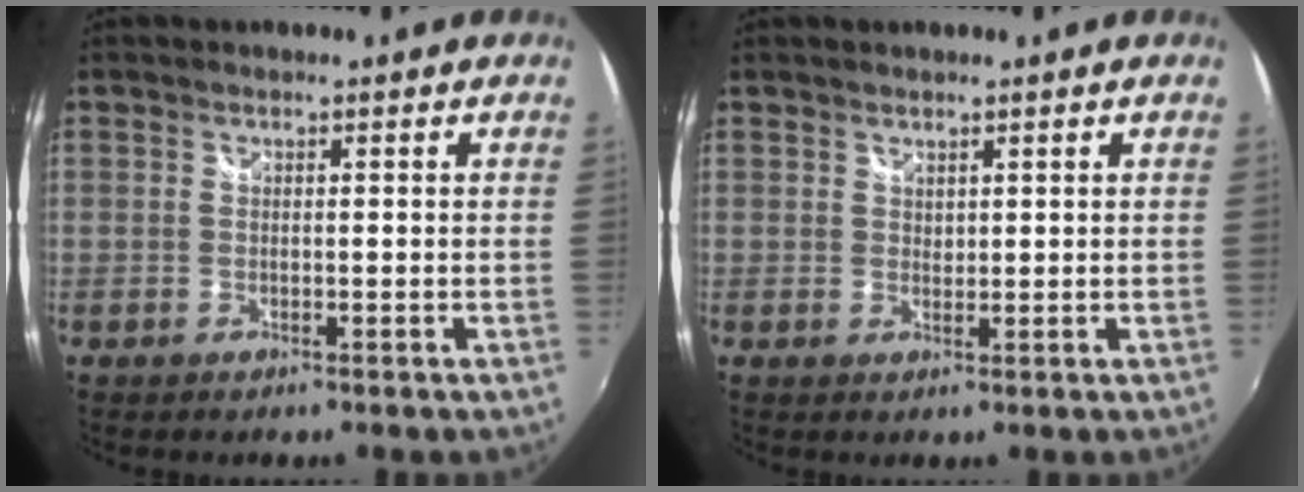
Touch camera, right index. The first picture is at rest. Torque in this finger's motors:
{"motor_torque": [-0.14, 0.09, -0.04, 0.00]}